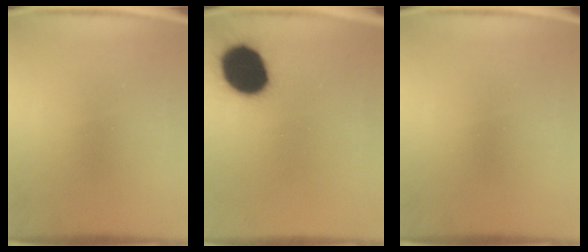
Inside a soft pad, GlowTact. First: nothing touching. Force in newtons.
{"total": 16.6}
{"total": 0.0}